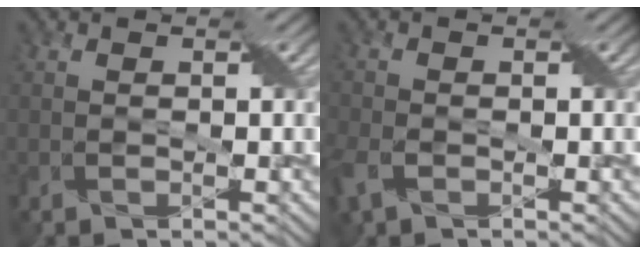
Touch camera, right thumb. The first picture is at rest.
{"total": 4.0, "force": [-1.9, 2.5, 2.5], "torque": [-0.071, -0.009, -0.047]}